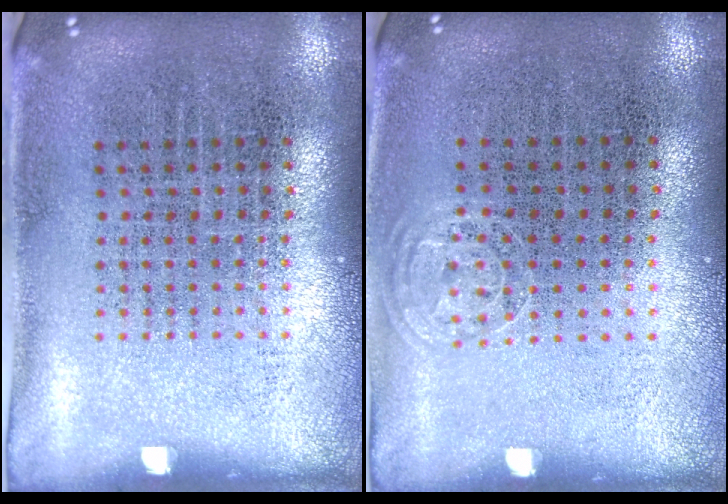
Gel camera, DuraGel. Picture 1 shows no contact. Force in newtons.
{"total": 0.7, "press": 0.6, "slide": 0.3}